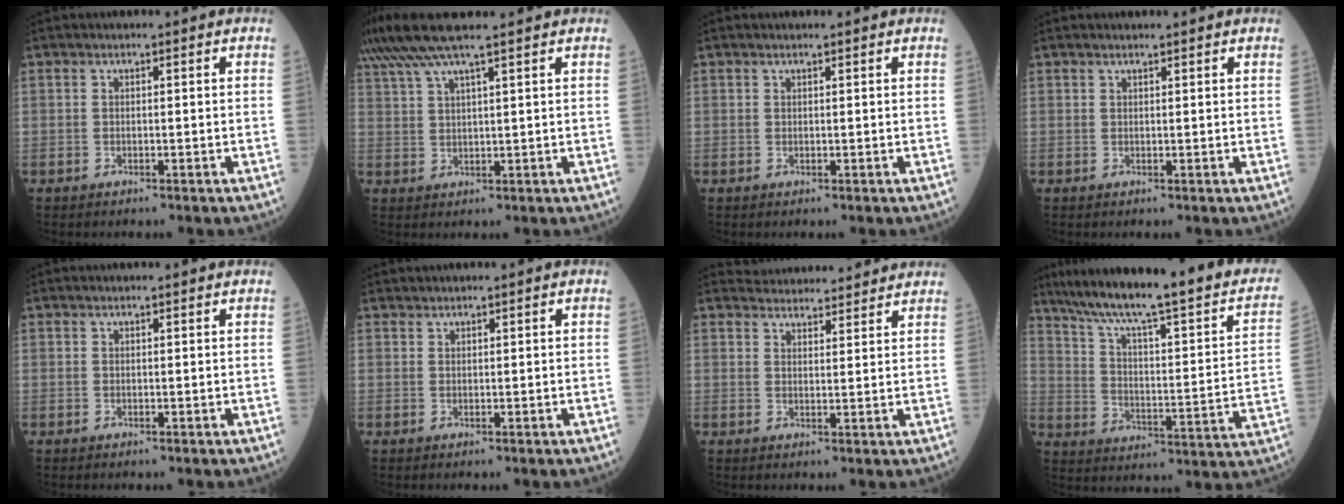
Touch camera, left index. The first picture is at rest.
{"total": 9.3, "force": [7.6, -0.7, 5.3], "torque": [-0.098, 0.034, 0.127]}
{"total": 0.6, "force": [0.6, 0.0, 0.2], "torque": [-0.009, 0.002, 0.012]}
{"total": 1.1, "force": [1.0, 0.0, 0.4], "torque": [-0.008, 0.009, 0.019]}
{"total": 0.7, "force": [0.7, 0.0, -0.1], "torque": [-0.008, 0.004, 0.013]}
{"total": 0.8, "force": [0.8, 0.1, -0.2], "torque": [0.002, 0.004, 0.017]}
{"total": 10.1, "force": [9.9, 1.8, 1.5], "torque": [-0.013, 0.020, 0.127]}
{"total": 27.9, "force": [22.2, 2.9, 16.5], "torque": [-0.255, -0.019, 0.303]}